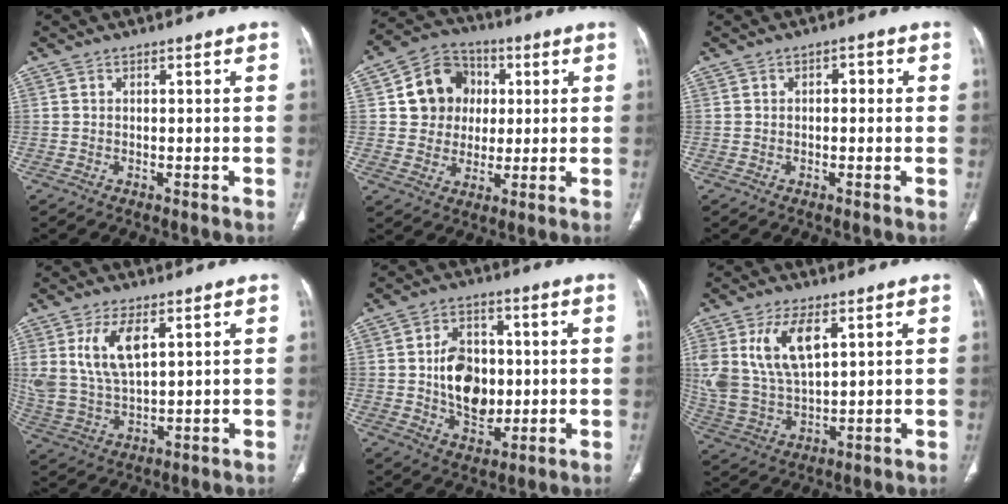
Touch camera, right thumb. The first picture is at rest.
{"total": 11.9, "force": [2.3, 10.7, 4.7], "torque": [-0.040, 0.007, 0.036]}
{"total": 2.1, "force": [0.3, 1.3, 1.6], "torque": [-0.013, 0.007, 0.000]}
{"total": 10.8, "force": [4.2, 5.2, 8.5], "torque": [-0.173, -0.015, 0.094]}
{"total": 12.2, "force": [0.1, 8.7, 8.6], "torque": [-0.105, 0.002, 0.010]}
{"total": 13.8, "force": [5.3, 7.0, 10.6], "torque": [-0.218, -0.016, 0.118]}